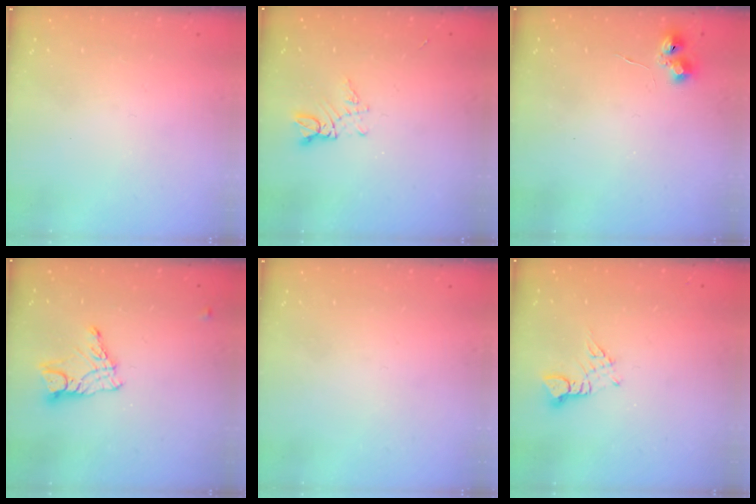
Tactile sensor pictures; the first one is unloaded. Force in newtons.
{"total": 3.7, "press": 3.7, "slide": 0.5}
{"total": 6.8, "press": 6.7, "slide": 0.8}
{"total": 10.2, "press": 10.2, "slide": 0.8}
{"total": 0.0}
{"total": 3.0, "press": 3.0, "slide": 0.3}